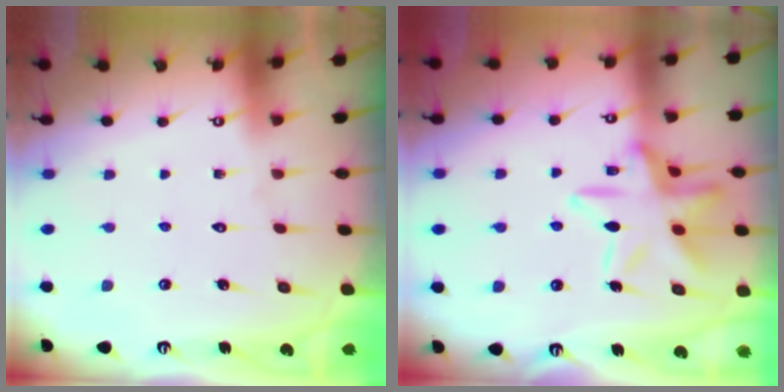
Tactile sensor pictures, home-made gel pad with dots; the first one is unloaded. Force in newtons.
{"total": 16.0, "press": 16.0, "slide": 1.2}